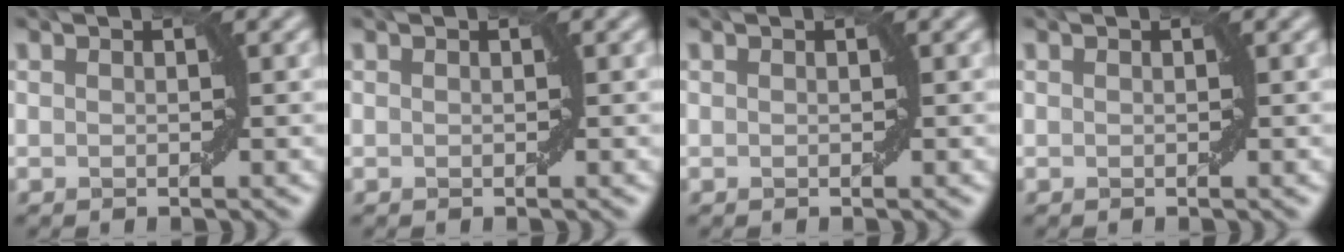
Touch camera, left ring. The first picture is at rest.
{"total": 0.0}
{"total": 0.0}
{"total": 0.0}